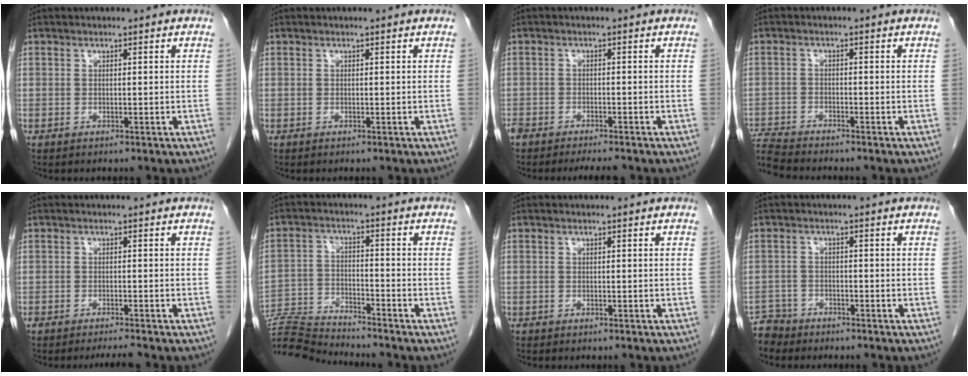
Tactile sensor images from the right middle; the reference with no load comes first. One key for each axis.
{"total": 0.0}
{"total": 5.8, "fx": -5.1, "fy": 1.2, "fz": 2.6, "tx": -0.042, "ty": -0.008, "tz": -0.082}
{"total": 6.3, "fx": -6.2, "fy": -0.4, "fz": 1.2, "tx": -0.026, "ty": -0.013, "tz": -0.113}
{"total": 2.6, "fx": -2.4, "fy": -0.5, "fz": 0.9, "tx": -0.014, "ty": -0.009, "tz": -0.040}
{"total": 10.0, "fx": -9.9, "fy": -1.5, "fz": 0.8, "tx": -0.014, "ty": 0.000, "tz": -0.186}
{"total": 0.6, "fx": -0.5, "fy": 0.2, "fz": 0.2, "tx": -0.009, "ty": -0.001, "tz": -0.010}
{"total": 3.9, "fx": -3.6, "fy": 1.2, "fz": -1.0, "tx": 0.020, "ty": -0.006, "tz": -0.070}